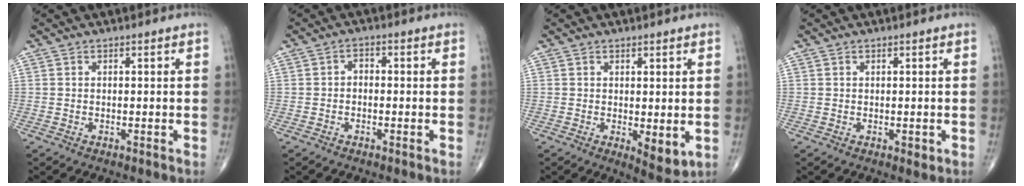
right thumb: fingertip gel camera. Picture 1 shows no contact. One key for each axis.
{"total": 1.7, "fx": -0.4, "fy": 1.2, "fz": 1.1, "tx": -0.005, "ty": 0.011, "tz": -0.013}
{"total": 4.9, "fx": -0.3, "fy": 2.0, "fz": 4.5, "tx": -0.057, "ty": -0.017, "tz": 0.001}
{"total": 1.0, "fx": 0.0, "fy": 0.6, "fz": 0.8, "tx": -0.008, "ty": -0.002, "tz": 0.001}